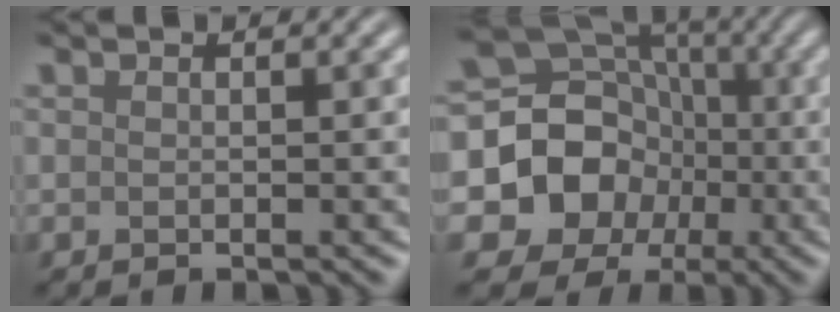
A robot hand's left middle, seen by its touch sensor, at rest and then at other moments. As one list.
[{"total": 14.8, "force": [-1.4, 13.6, 5.6], "torque": [-0.136, 0.027, -0.050]}]